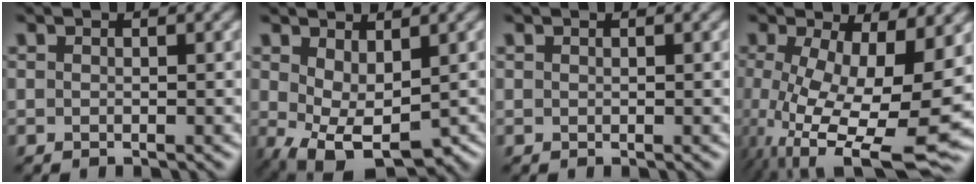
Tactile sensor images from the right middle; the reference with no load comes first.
{"total": 6.2, "force": [-0.8, 3.5, 5.1], "torque": [-0.105, -0.018, 0.001]}
{"total": 0.0}
{"total": 12.9, "force": [-2.7, 5.0, 11.6], "torque": [-0.202, -0.026, -0.035]}